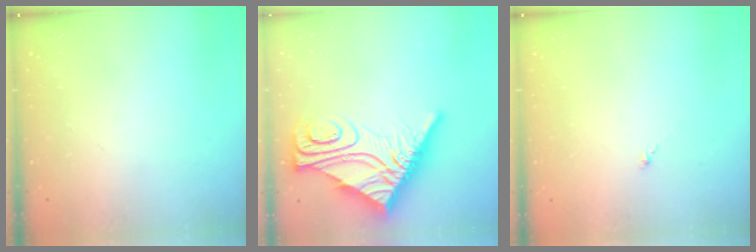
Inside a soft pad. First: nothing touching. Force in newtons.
{"total": 18.8, "press": 18.7, "slide": 1.5}
{"total": 0.0}